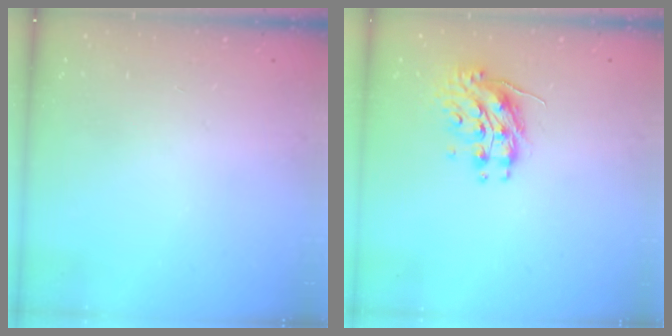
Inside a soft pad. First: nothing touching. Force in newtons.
{"total": 10.2, "press": 10.2, "slide": 0.8}